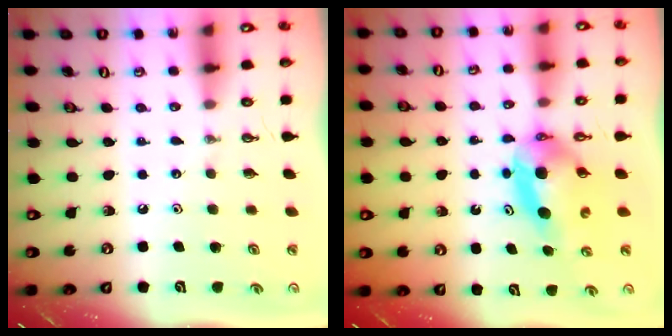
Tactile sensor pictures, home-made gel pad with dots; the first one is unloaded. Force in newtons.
{"total": 5.3, "press": 5.3, "slide": 0.3}